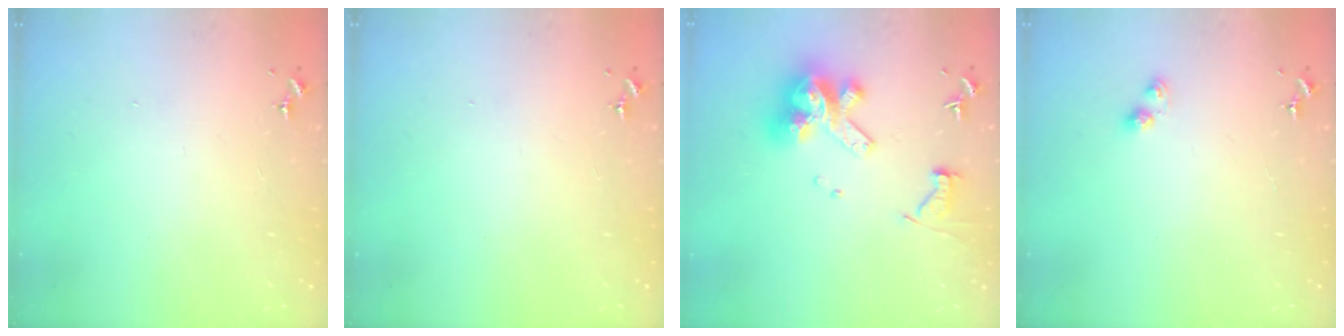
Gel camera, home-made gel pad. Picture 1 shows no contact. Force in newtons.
{"total": 0.0}
{"total": 16.2, "press": 16.2, "slide": 1.6}
{"total": 4.3, "press": 4.1, "slide": 1.2}